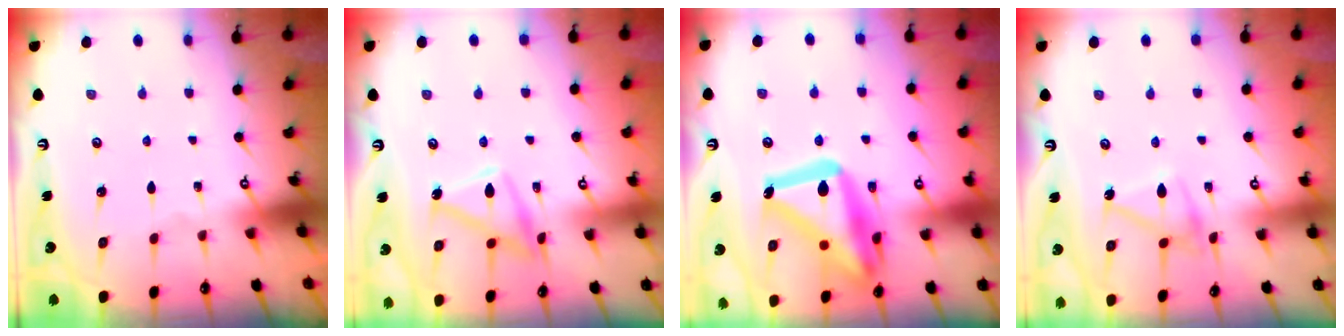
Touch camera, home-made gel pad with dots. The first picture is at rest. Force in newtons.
{"total": 13.7, "press": 13.6, "slide": 1.1}
{"total": 25.0, "press": 24.9, "slide": 1.9}
{"total": 13.3, "press": 13.3, "slide": 0.2}